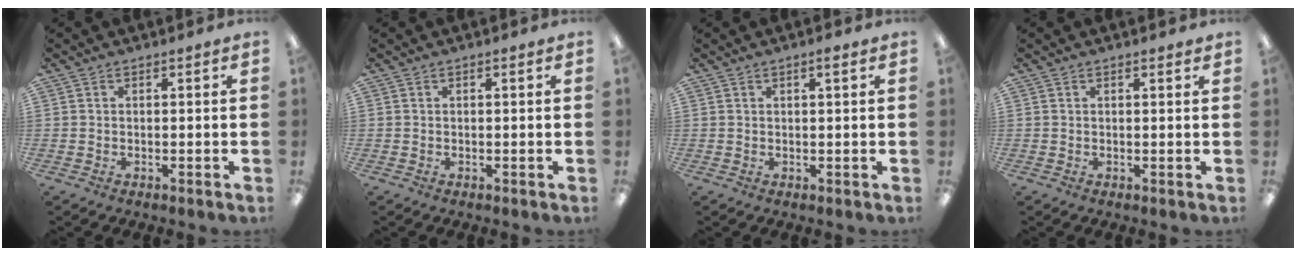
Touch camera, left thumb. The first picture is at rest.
{"total": 0.0}
{"total": 1.5, "force": [0.9, 0.2, 1.2], "torque": [-0.017, -0.002, 0.014]}
{"total": 0.7, "force": [0.5, 0.1, 0.5], "torque": [-0.003, -0.002, 0.008]}